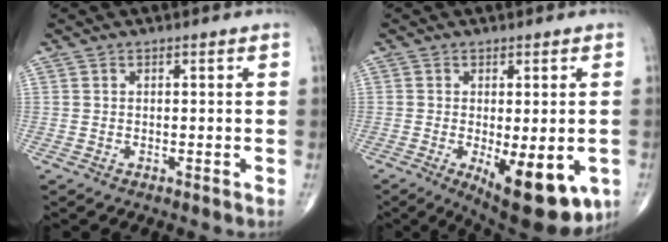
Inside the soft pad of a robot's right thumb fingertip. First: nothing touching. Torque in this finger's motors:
{"motor_torque": [0.53, 1.30, 0.21, -0.29, 0.08]}